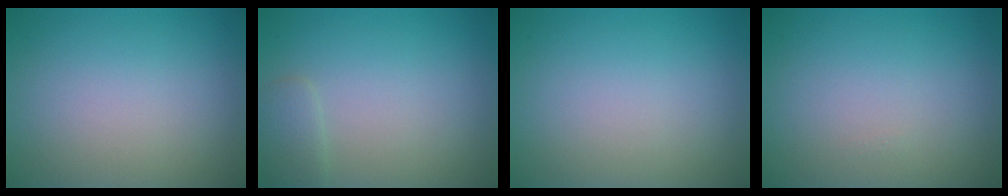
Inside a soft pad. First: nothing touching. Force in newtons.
{"total": 1.4, "press": 1.4, "slide": 0.1}
{"total": 0.0}
{"total": 0.0}